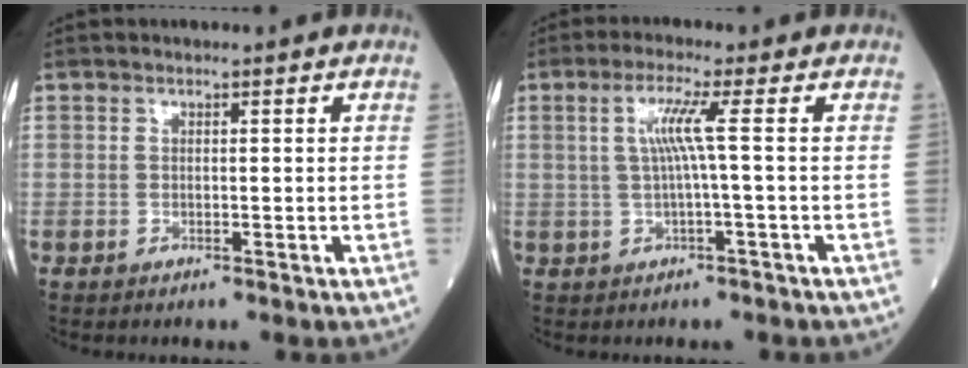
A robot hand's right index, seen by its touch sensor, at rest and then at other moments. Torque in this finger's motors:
{"motor_torque": [0.36, -0.03, 0.35, 0.11]}